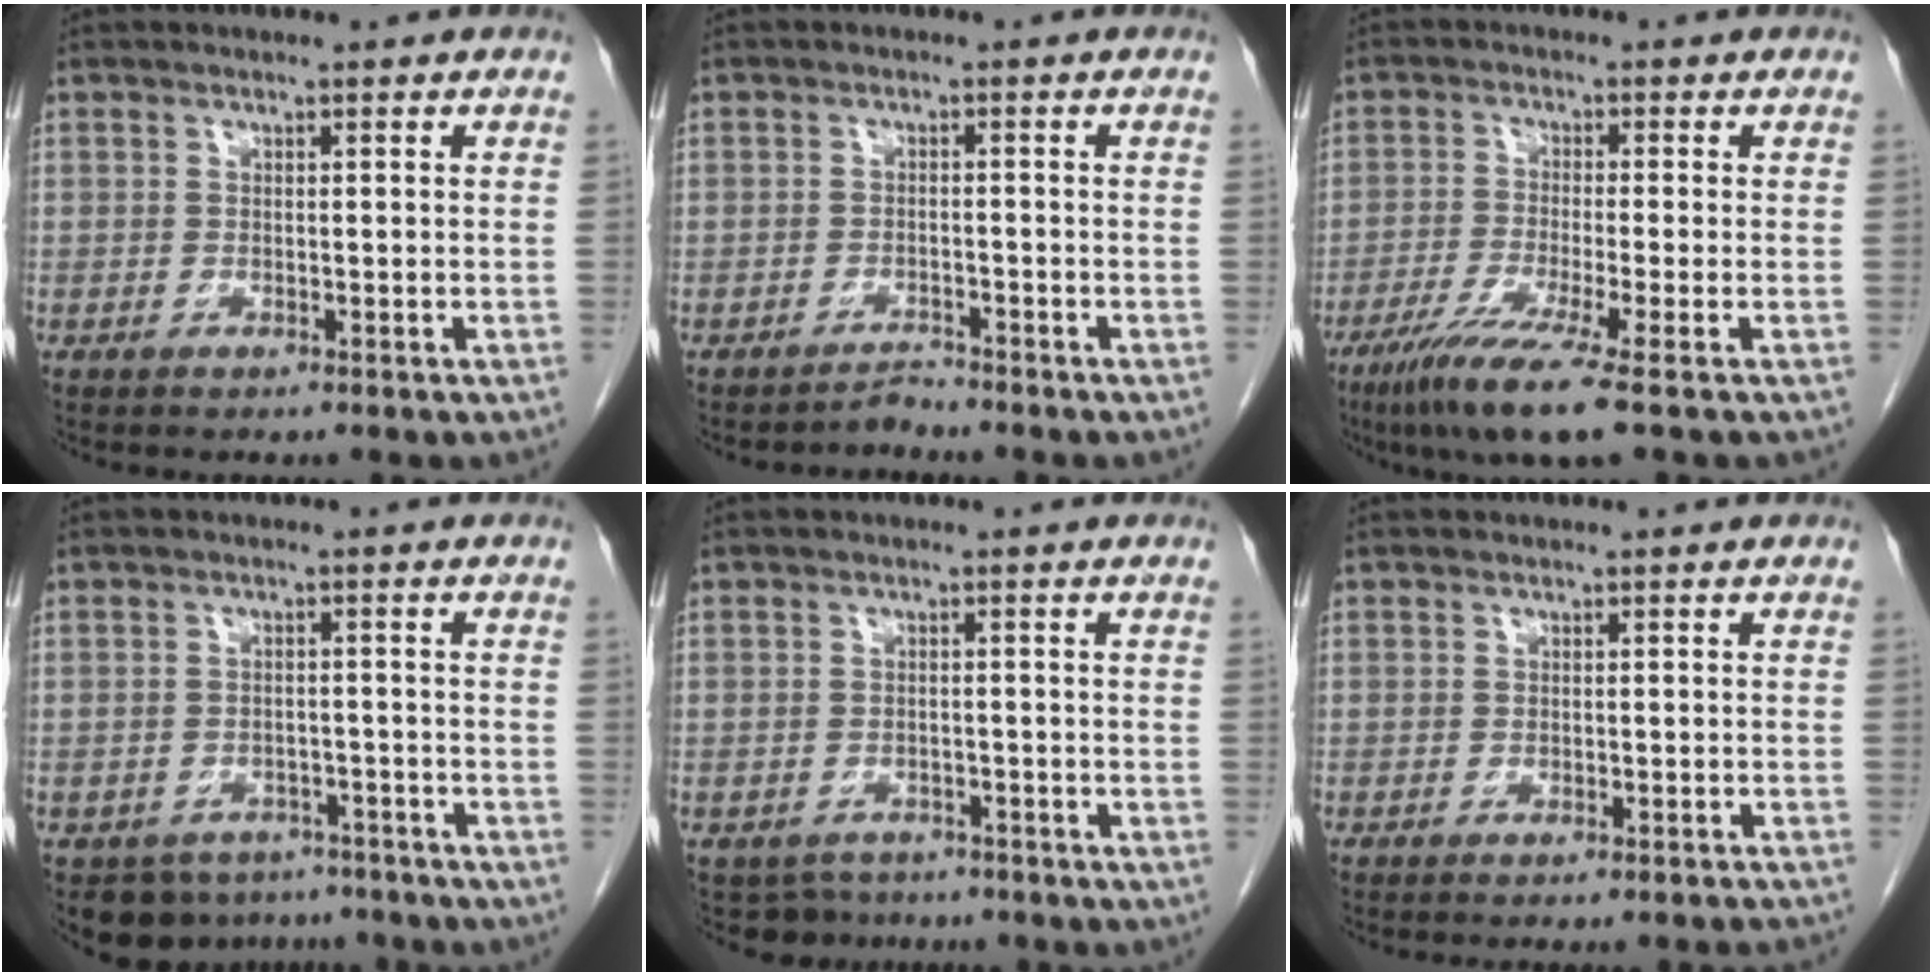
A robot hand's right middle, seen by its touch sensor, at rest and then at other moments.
{"total": 1.5, "force": [-1.5, 0.0, -0.4], "torque": [0.013, -0.004, -0.023]}
{"total": 8.4, "force": [-5.2, -0.8, 6.5], "torque": [-0.116, -0.027, -0.095]}
{"total": 7.7, "force": [-6.1, 4.6, 0.9], "torque": [-0.002, 0.011, -0.076]}
{"total": 4.4, "force": [-3.6, 2.5, -0.4], "torque": [0.009, 0.005, -0.051]}
{"total": 7.9, "force": [-7.4, 0.6, 2.8], "torque": [-0.025, -0.017, -0.079]}